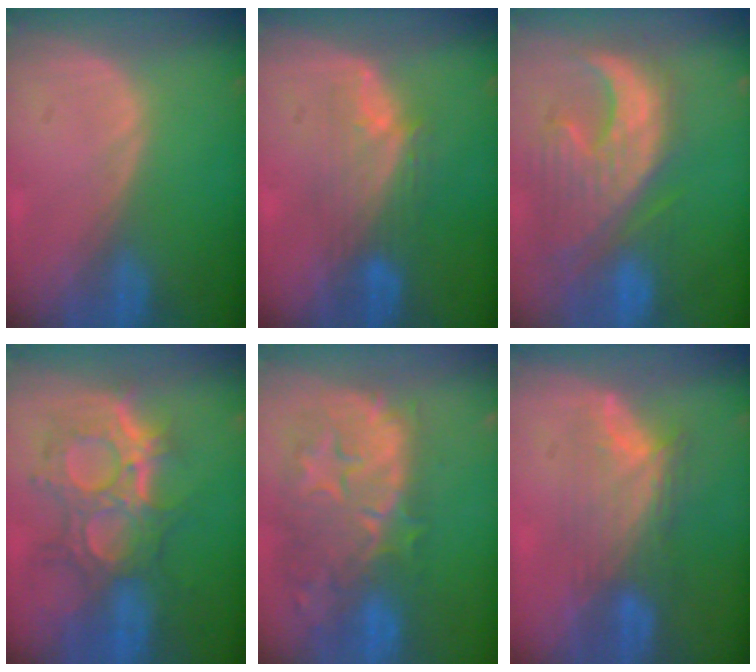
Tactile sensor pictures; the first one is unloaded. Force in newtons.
{"total": 5.5, "press": 5.4, "slide": 0.7}
{"total": 12.6, "press": 11.1, "slide": 6.0}
{"total": 10.8, "press": 10.2, "slide": 3.8}
{"total": 12.7, "press": 11.4, "slide": 5.6}
{"total": 7.0, "press": 6.8, "slide": 1.9}